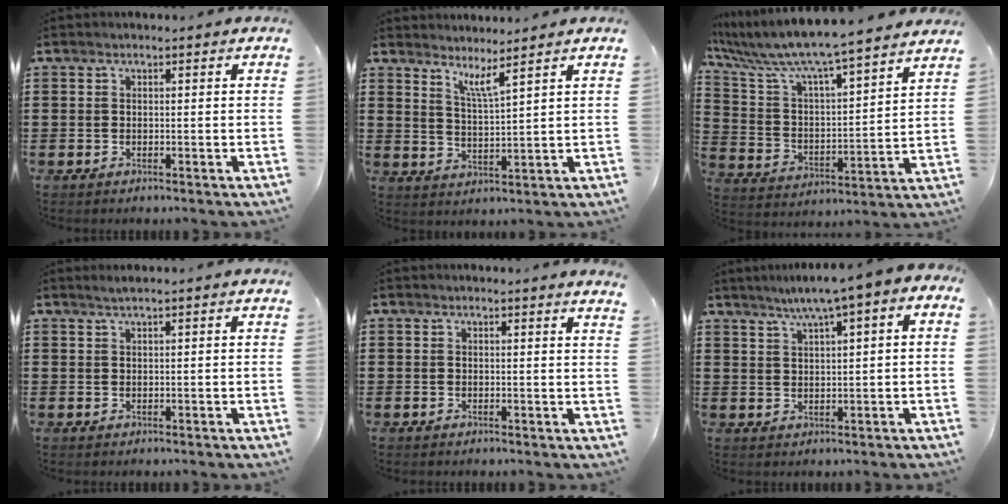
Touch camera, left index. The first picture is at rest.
{"total": 4.4, "force": [3.8, -0.6, 2.1], "torque": [-0.053, -0.019, 0.066]}
{"total": 7.3, "force": [6.8, -0.4, 2.8], "torque": [-0.089, -0.060, 0.108]}
{"total": 1.3, "force": [0.9, -0.1, 0.9], "torque": [-0.016, 0.001, 0.016]}
{"total": 1.4, "force": [1.1, -0.4, 0.6], "torque": [-0.013, -0.004, 0.022]}
{"total": 3.9, "force": [2.3, 0.4, 3.1], "torque": [-0.065, -0.010, 0.034]}